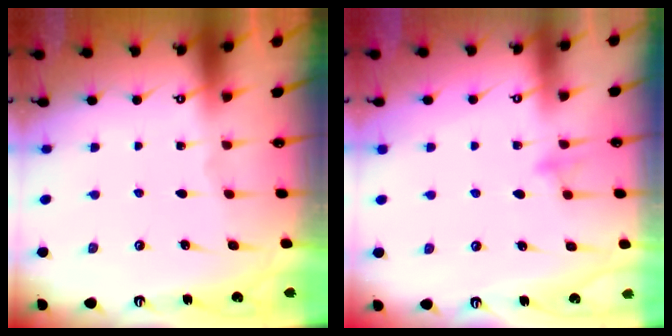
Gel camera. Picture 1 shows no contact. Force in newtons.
{"total": 7.9, "press": 7.9, "slide": 0.6}